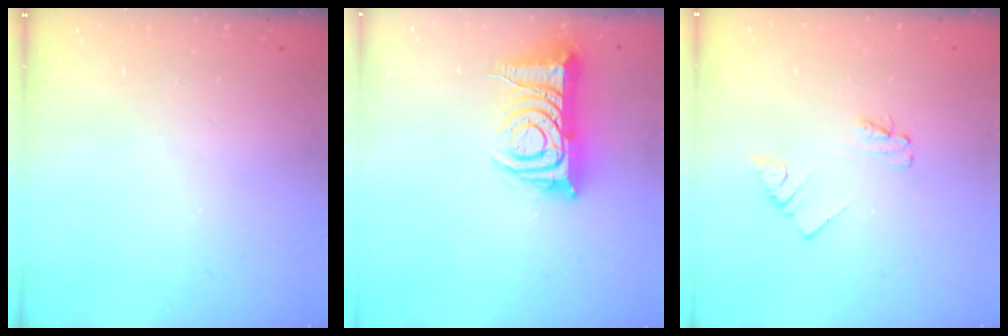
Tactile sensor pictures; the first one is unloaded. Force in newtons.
{"total": 12.2, "press": 12.1, "slide": 1.4}
{"total": 2.4, "press": 2.4, "slide": 0.3}